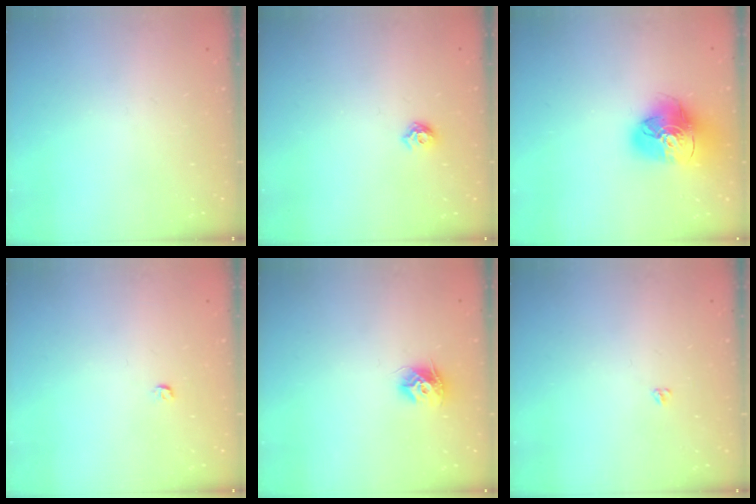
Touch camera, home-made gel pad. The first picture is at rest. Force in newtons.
{"total": 5.9, "press": 5.8, "slide": 1.0}
{"total": 18.3, "press": 18.2, "slide": 2.0}
{"total": 3.1, "press": 3.1, "slide": 0.5}
{"total": 9.1, "press": 9.1, "slide": 0.3}
{"total": 3.1, "press": 3.0, "slide": 0.4}